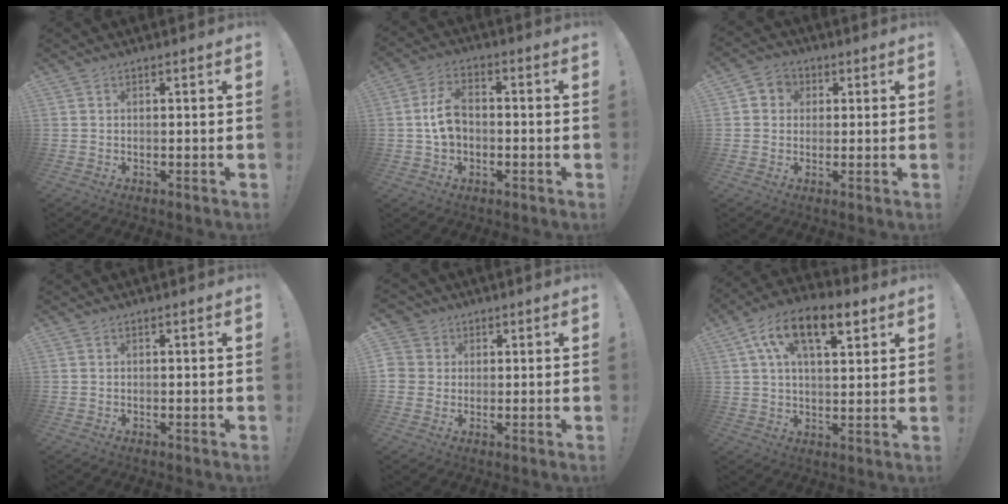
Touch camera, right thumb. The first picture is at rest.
{"total": 8.8, "force": [-0.4, 6.4, 6.0], "torque": [-0.095, 0.015, -0.005]}
{"total": 4.7, "force": [0.5, 4.4, 1.4], "torque": [-0.020, 0.005, 0.009]}
{"total": 0.0}
{"total": 5.1, "force": [1.1, 4.8, 1.1], "torque": [-0.023, -0.004, 0.020]}
{"total": 14.9, "force": [7.0, 6.9, 11.2], "torque": [-0.181, -0.014, 0.119]}